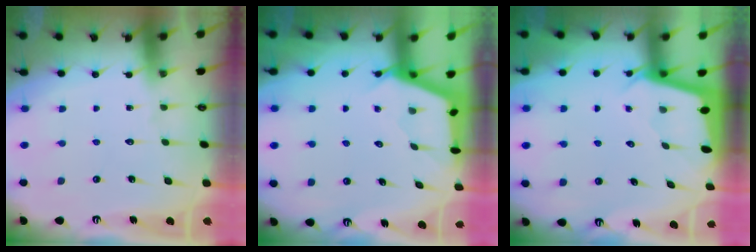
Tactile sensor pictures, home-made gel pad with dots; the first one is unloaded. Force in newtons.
{"total": 2.6, "press": 2.6, "slide": 0.4}
{"total": 2.0, "press": 1.9, "slide": 0.2}